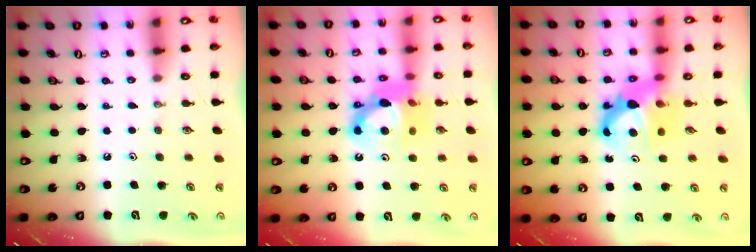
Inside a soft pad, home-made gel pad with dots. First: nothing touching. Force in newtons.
{"total": 13.6, "press": 13.6, "slide": 1.1}
{"total": 8.2, "press": 8.2, "slide": 0.7}